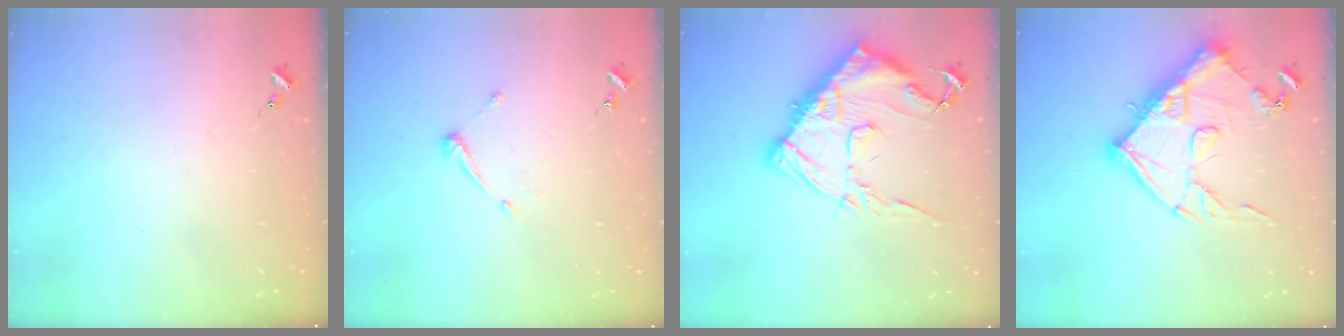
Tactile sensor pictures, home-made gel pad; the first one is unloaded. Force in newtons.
{"total": 6.6, "press": 6.6, "slide": 0.5}
{"total": 18.7, "press": 18.6, "slide": 1.2}
{"total": 15.4, "press": 15.4, "slide": 0.9}